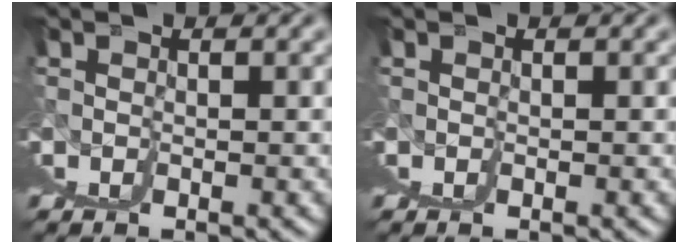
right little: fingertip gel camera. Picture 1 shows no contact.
{"total": 0.0}